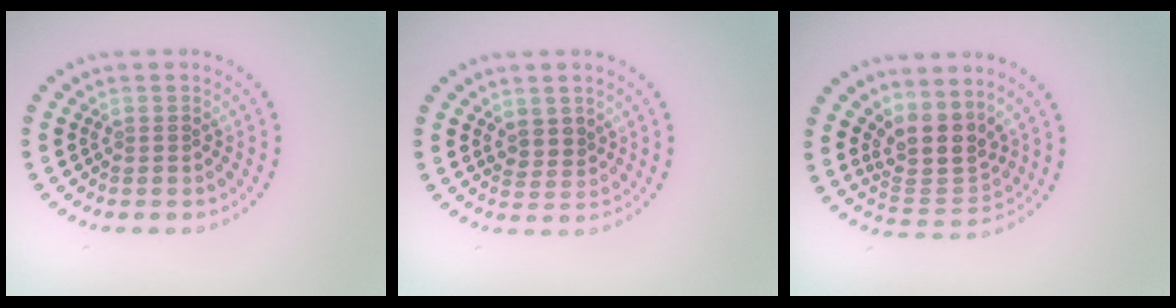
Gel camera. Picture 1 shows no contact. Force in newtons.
{"total": 1.9, "press": 1.4, "slide": 1.2}
{"total": 3.8, "press": 2.9, "slide": 2.5}